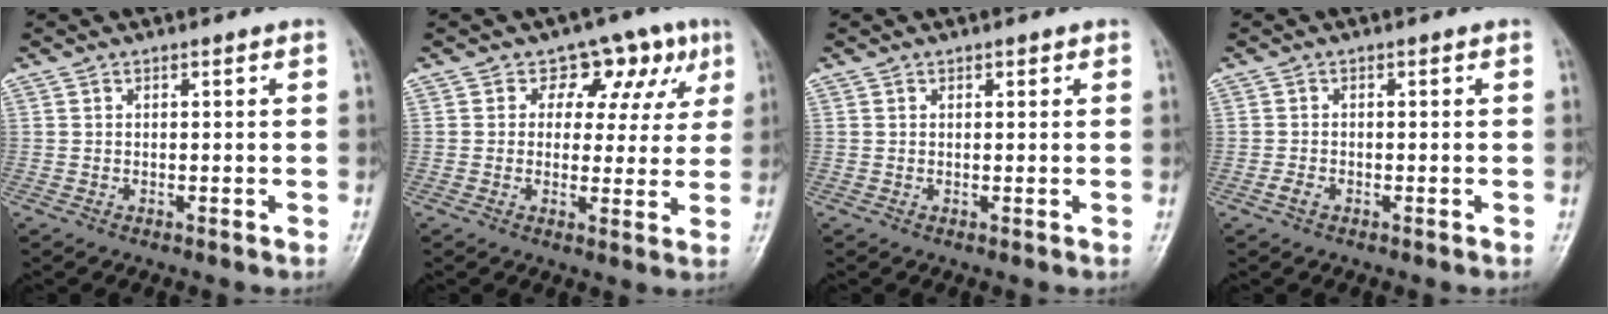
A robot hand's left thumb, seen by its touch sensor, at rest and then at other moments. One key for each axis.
{"total": 9.5, "fx": 4.1, "fy": 6.9, "fz": 5.1, "tx": -0.006, "ty": -0.003, "tz": 0.047}
{"total": 0.8, "fx": 0.4, "fy": 0.6, "fz": 0.4, "tx": 0.001, "ty": -0.001, "tz": 0.004}
{"total": 1.5, "fx": -0.9, "fy": 0.9, "fz": 0.8, "tx": -0.020, "ty": 0.003, "tz": -0.019}